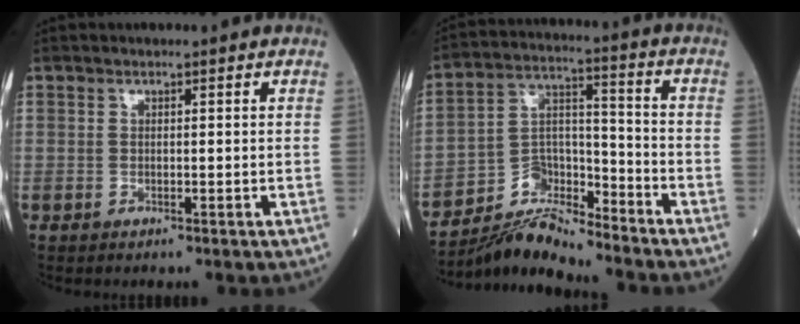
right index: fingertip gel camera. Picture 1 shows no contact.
{"total": 9.5, "force": [-9.2, 1.5, 1.6], "torque": [-0.035, 0.023, -0.173]}